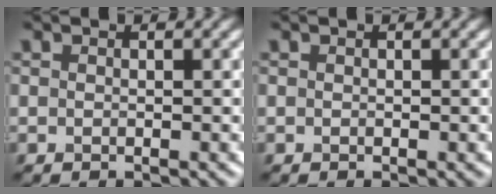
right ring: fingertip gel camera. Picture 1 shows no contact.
{"total": 0.0}